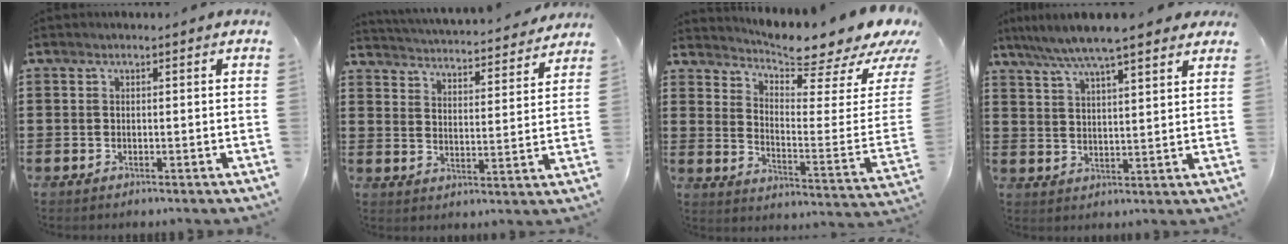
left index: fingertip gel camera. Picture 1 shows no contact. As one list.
[{"total": 3.8, "force": [3.7, -0.5, 0.2], "torque": [-0.026, -0.040, 0.058]}, {"total": 7.3, "force": [6.8, 0.1, 2.6], "torque": [-0.061, -0.072, 0.111]}, {"total": 7.0, "force": [5.9, 0.6, 3.8], "torque": [-0.093, -0.016, 0.103]}]